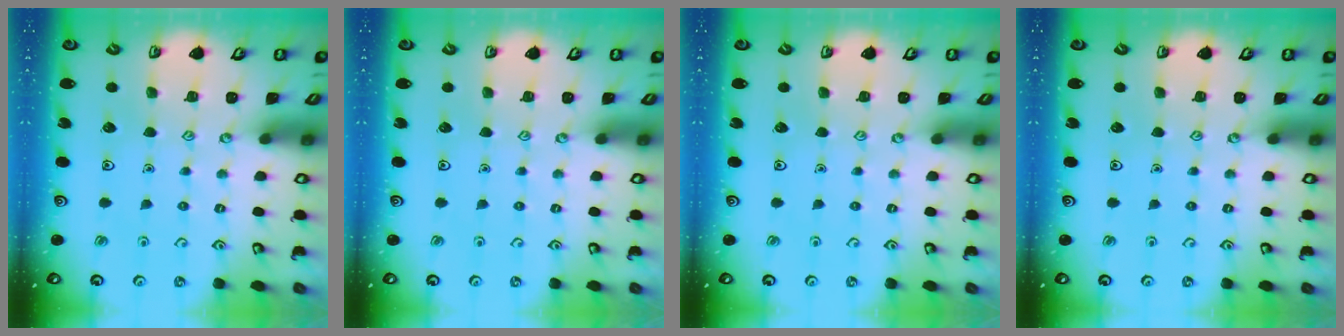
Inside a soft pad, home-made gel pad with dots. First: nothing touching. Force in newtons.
{"total": 0.0}
{"total": 0.0}
{"total": 0.0}